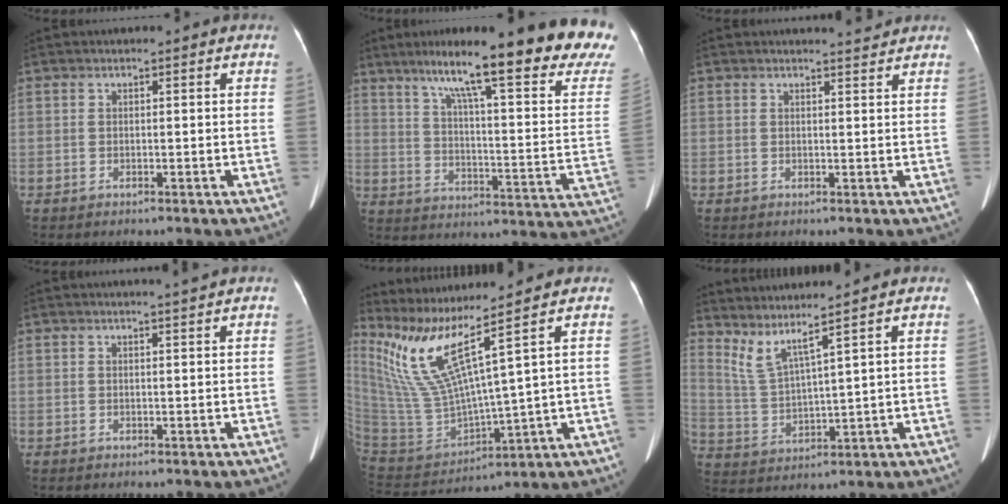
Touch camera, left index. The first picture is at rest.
{"total": 26.9, "force": [20.6, 1.1, 17.3], "torque": [-0.227, -0.041, 0.270]}
{"total": 2.0, "force": [2.0, -0.3, 0.0], "torque": [-0.005, -0.008, 0.028]}
{"total": 2.0, "force": [1.7, -0.7, 0.6], "torque": [-0.012, -0.005, 0.026]}
{"total": 13.2, "force": [9.0, -2.2, 9.4], "torque": [-0.203, -0.016, 0.191]}
{"total": 6.1, "force": [5.0, -1.8, 2.9], "torque": [-0.071, -0.014, 0.111]}